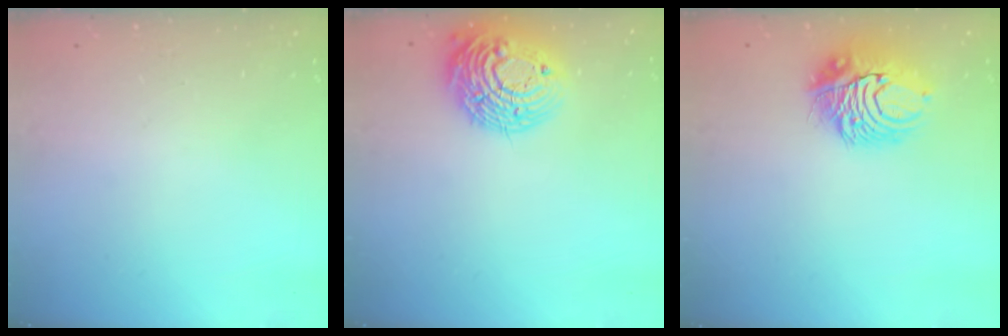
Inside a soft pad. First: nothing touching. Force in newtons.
{"total": 15.3, "press": 15.3, "slide": 1.2}
{"total": 10.4, "press": 10.4, "slide": 0.6}